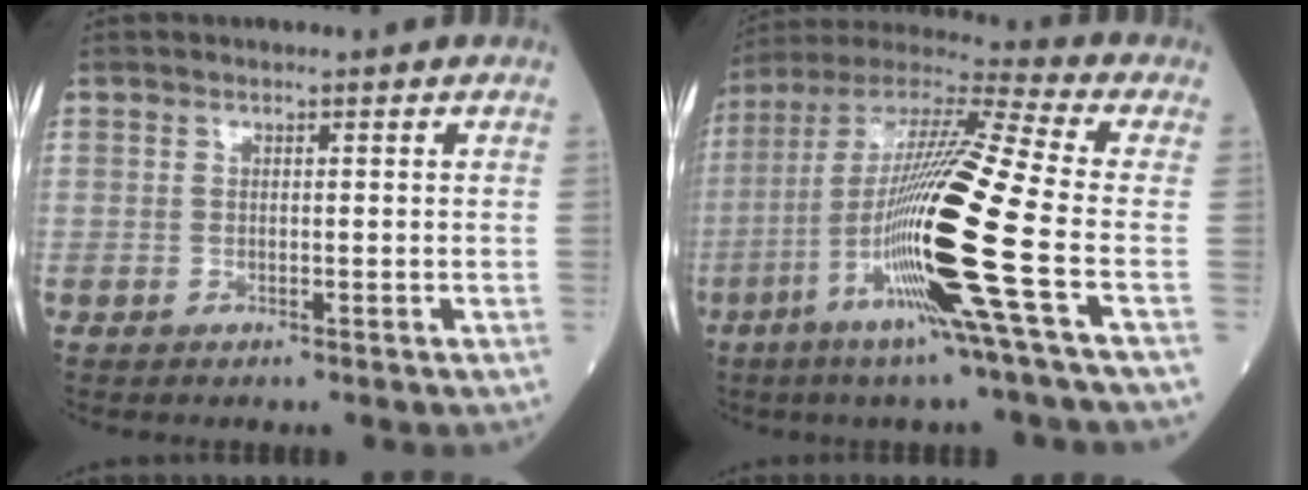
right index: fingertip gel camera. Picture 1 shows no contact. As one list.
[{"total": 21.2, "force": [-6.2, -1.1, 20.3], "torque": [-0.418, -0.034, -0.132]}]